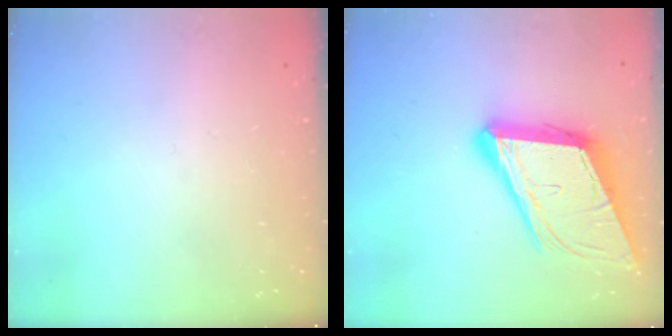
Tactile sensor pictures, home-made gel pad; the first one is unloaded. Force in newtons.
{"total": 18.1, "press": 17.5, "slide": 4.3}